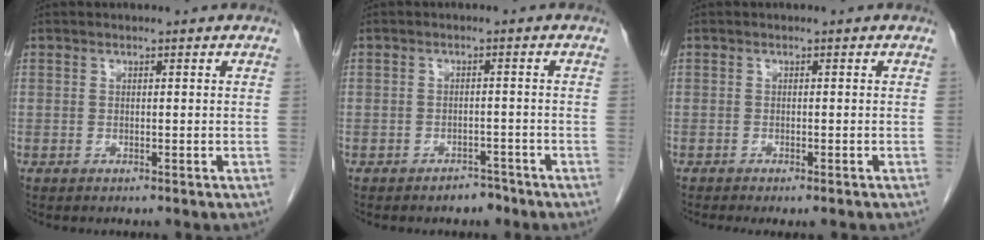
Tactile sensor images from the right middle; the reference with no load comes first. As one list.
[{"total": 2.2, "force": [-1.8, 1.2, 0.6], "torque": [-0.009, 0.004, -0.023]}, {"total": 4.1, "force": [-3.5, 0.5, 2.2], "torque": [-0.020, -0.009, -0.047]}]